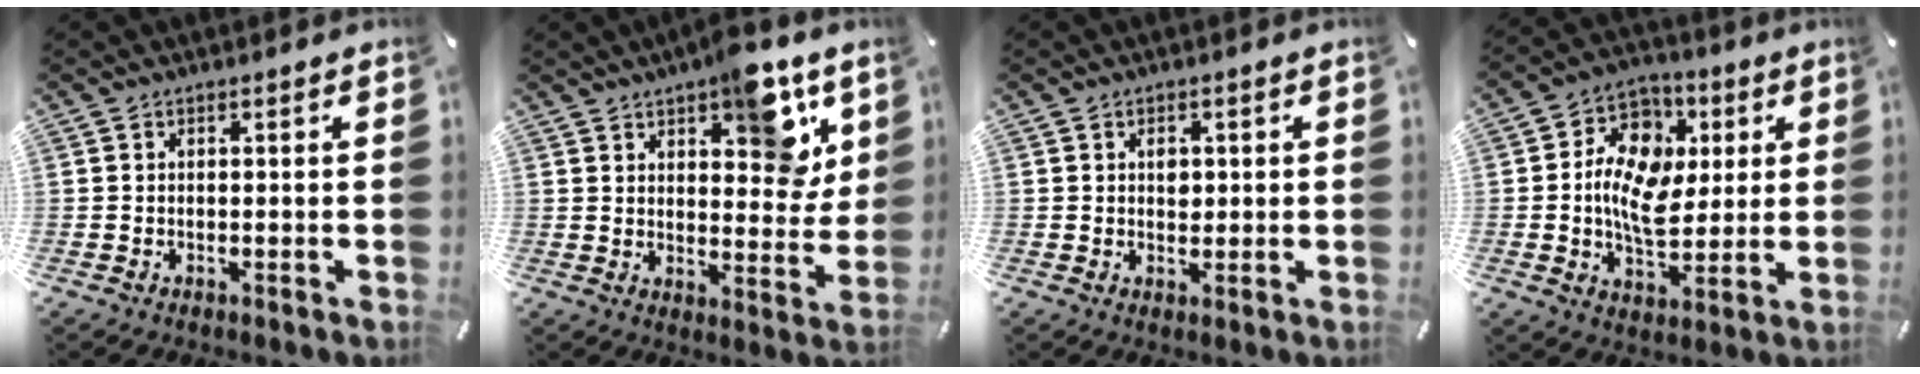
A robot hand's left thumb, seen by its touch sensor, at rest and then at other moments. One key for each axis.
{"total": 12.9, "fx": 7.3, "fy": 6.2, "fz": 8.7, "tx": -0.089, "ty": -0.044, "tz": 0.119}
{"total": 2.5, "fx": 0.4, "fy": 1.9, "fz": 1.5, "tx": -0.008, "ty": -0.005, "tz": 0.000}
{"total": 13.0, "fx": 1.7, "fy": 9.8, "fz": 8.3, "tx": -0.150, "ty": 0.003, "tz": 0.035}